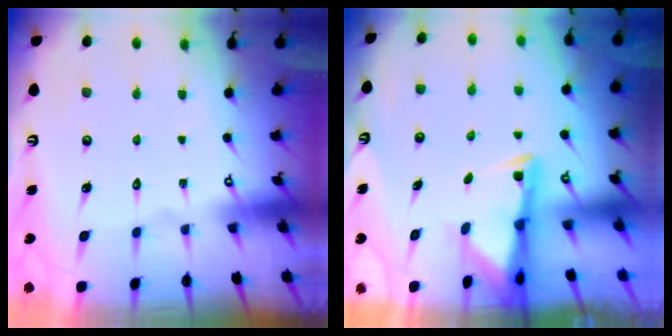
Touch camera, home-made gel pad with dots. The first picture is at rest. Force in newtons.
{"total": 3.0, "press": 2.9, "slide": 0.6}